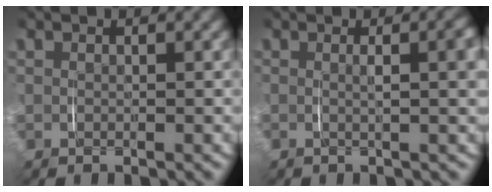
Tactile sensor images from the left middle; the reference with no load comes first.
{"total": 2.4, "force": [0.2, 0.3, 2.4], "torque": [-0.024, 0.003, -0.001]}